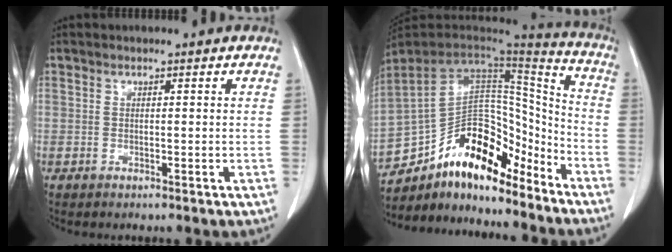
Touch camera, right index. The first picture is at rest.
{"total": 20.1, "force": [-15.4, 7.7, 10.3], "torque": [-0.195, 0.033, -0.264]}